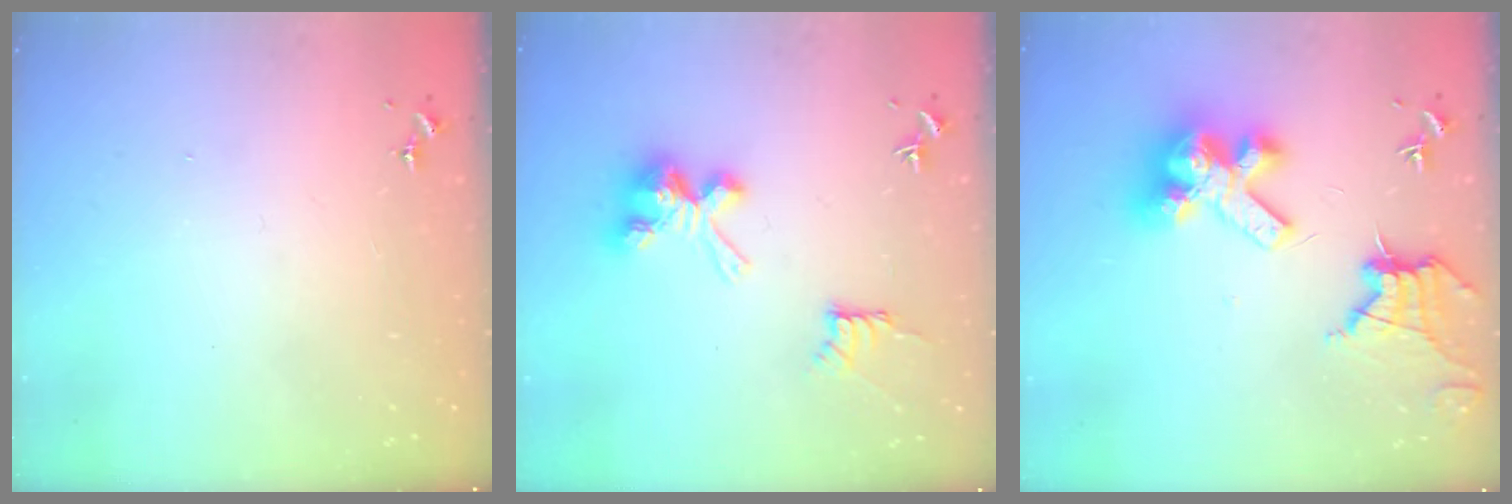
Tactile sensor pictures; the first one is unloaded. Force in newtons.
{"total": 10.5, "press": 10.5, "slide": 0.1}
{"total": 15.4, "press": 15.2, "slide": 1.9}